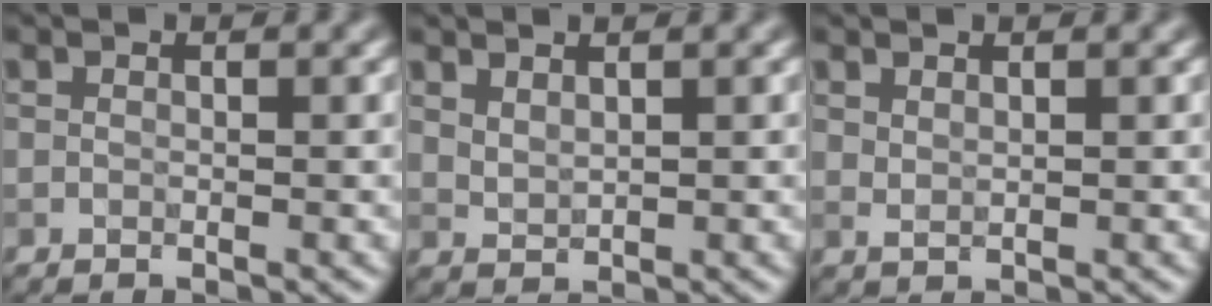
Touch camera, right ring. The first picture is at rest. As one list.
[{"total": 1.3, "force": [1.1, 0.5, 0.5], "torque": [-0.015, -0.001, 0.028]}, {"total": 0.9, "force": [0.8, 0.2, 0.3], "torque": [-0.011, -0.001, 0.019]}]